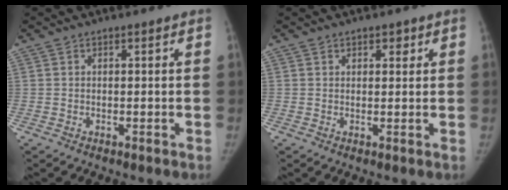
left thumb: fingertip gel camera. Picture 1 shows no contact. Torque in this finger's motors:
{"motor_torque": [-0.50, -0.24, -0.46, 0.30, -0.02]}